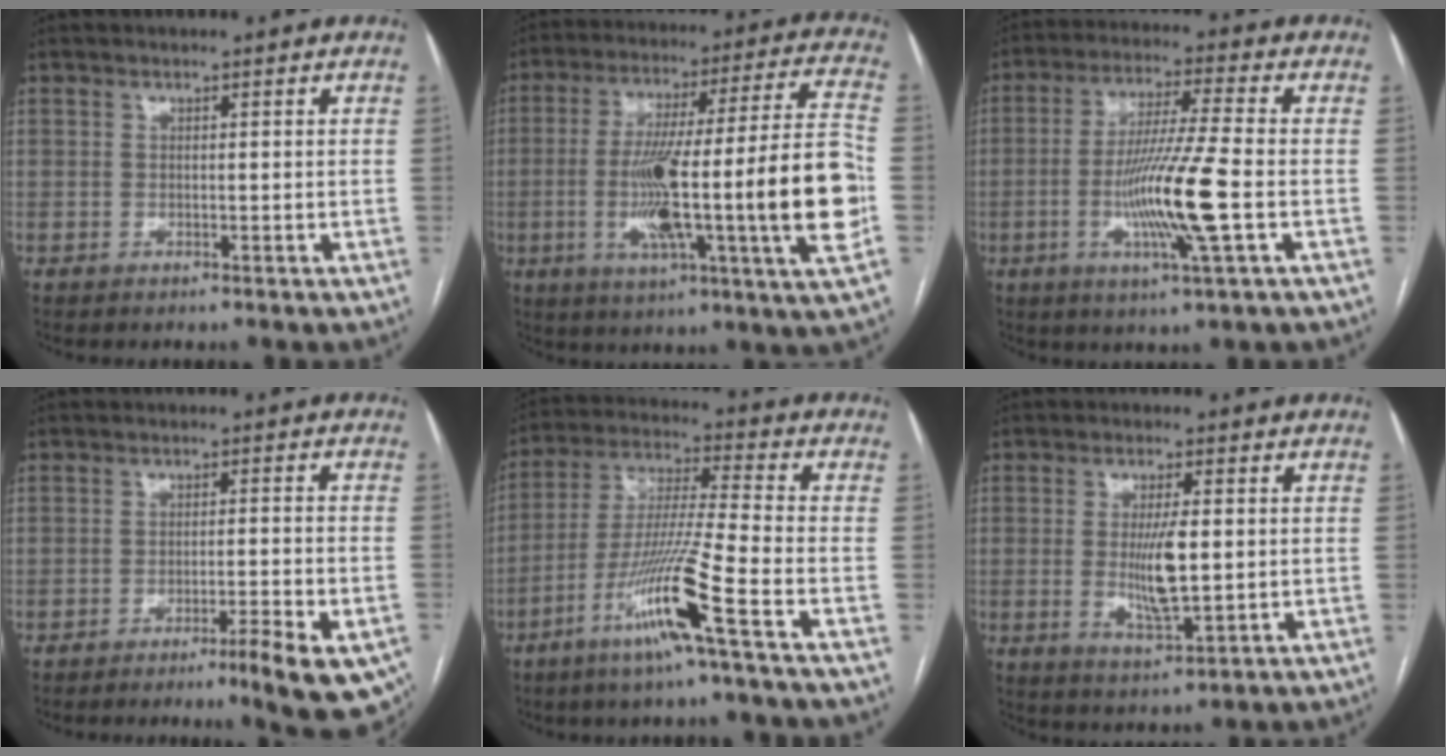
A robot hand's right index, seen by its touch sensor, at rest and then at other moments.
{"total": 25.5, "force": [-4.5, 0.4, 25.1], "torque": [-0.366, -0.001, -0.082]}
{"total": 12.4, "force": [-2.8, -0.7, 12.0], "torque": [-0.234, -0.014, -0.057]}
{"total": 10.3, "force": [-6.5, 0.6, 7.9], "torque": [-0.075, -0.007, -0.092]}
{"total": 13.3, "force": [-6.9, -1.6, 11.3], "torque": [-0.226, -0.020, -0.134]}
{"total": 7.3, "force": [0.0, 1.5, 7.1], "torque": [-0.136, -0.013, 0.002]}